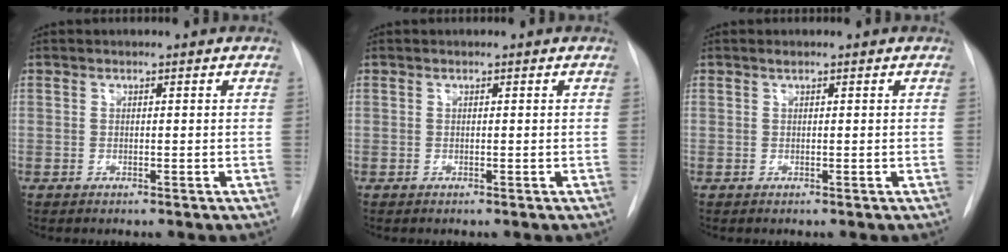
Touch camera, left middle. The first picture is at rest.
{"total": 0.0}
{"total": 0.0}